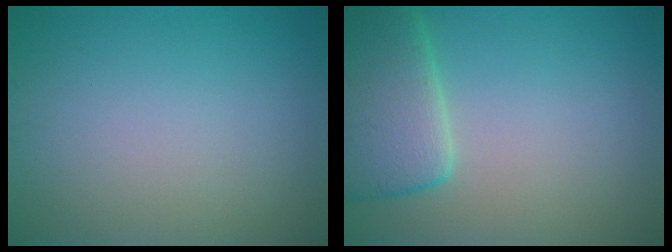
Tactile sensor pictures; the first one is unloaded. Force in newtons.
{"total": 6.4, "press": 6.4, "slide": 0.5}